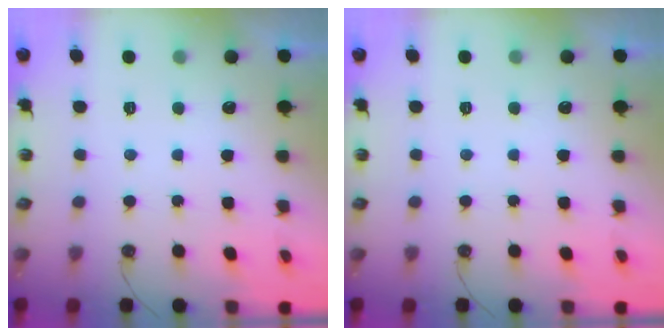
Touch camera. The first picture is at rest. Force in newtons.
{"total": 0.0}